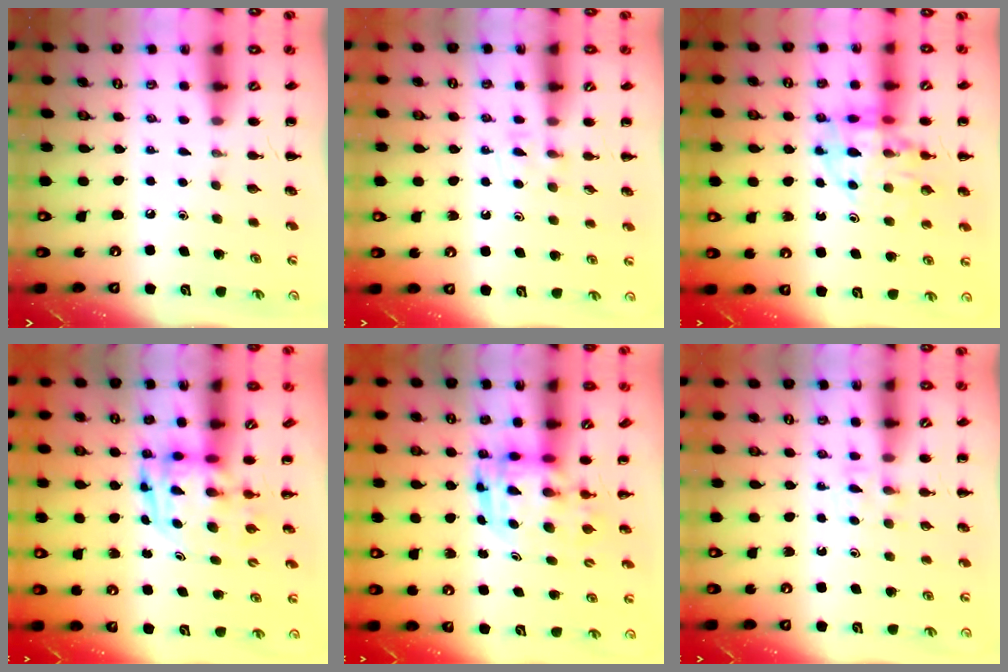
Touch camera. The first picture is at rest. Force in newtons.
{"total": 3.5, "press": 3.2, "slide": 1.4}
{"total": 12.9, "press": 12.5, "slide": 3.3}
{"total": 3.3, "press": 3.2, "slide": 0.6}
{"total": 3.5, "press": 3.4, "slide": 0.7}
{"total": 3.8, "press": 3.5, "slide": 1.3}